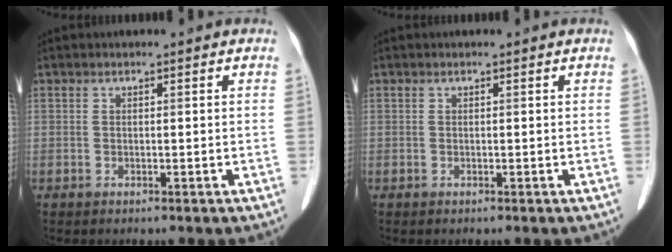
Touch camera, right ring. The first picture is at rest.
{"total": 0.0}